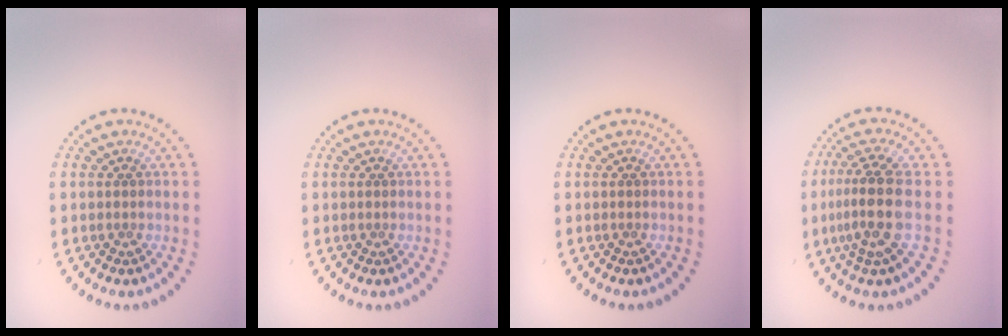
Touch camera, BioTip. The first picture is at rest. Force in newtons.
{"total": 0.0}
{"total": 0.0}
{"total": 4.1, "press": 3.5, "slide": 2.2}